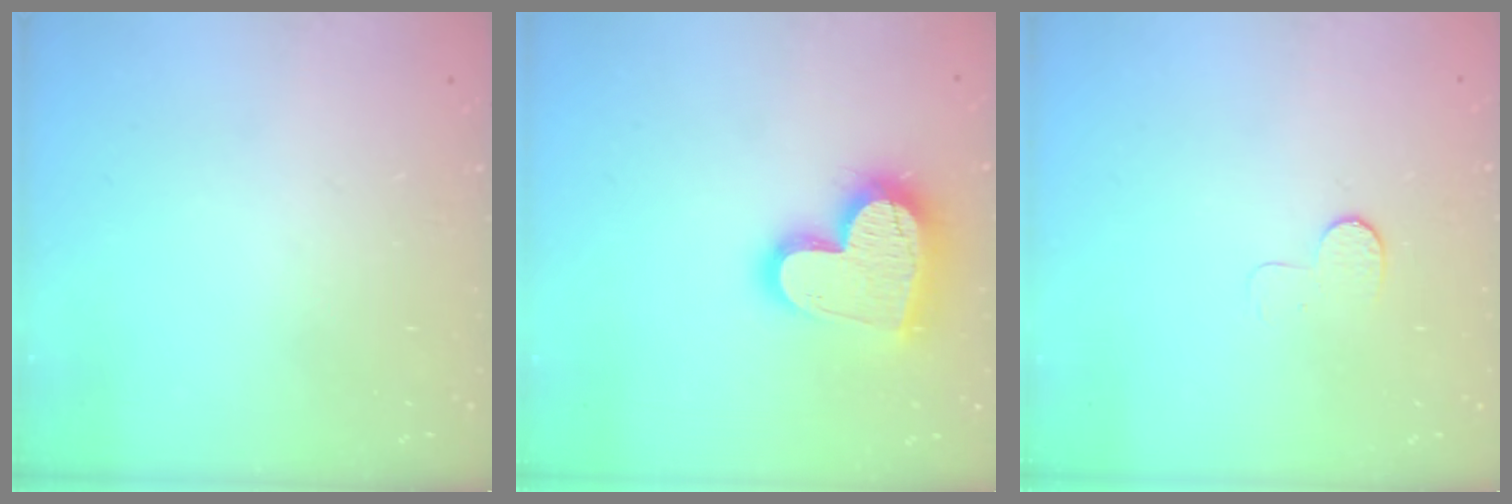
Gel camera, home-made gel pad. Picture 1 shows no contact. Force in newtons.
{"total": 18.1, "press": 18.0, "slide": 1.5}
{"total": 5.7, "press": 5.6, "slide": 0.6}